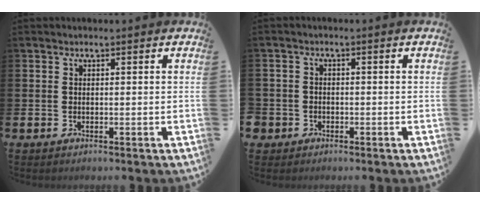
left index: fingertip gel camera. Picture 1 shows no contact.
{"total": 1.7, "force": [-1.0, 1.3, -0.1], "torque": [-0.001, 0.002, -0.025]}